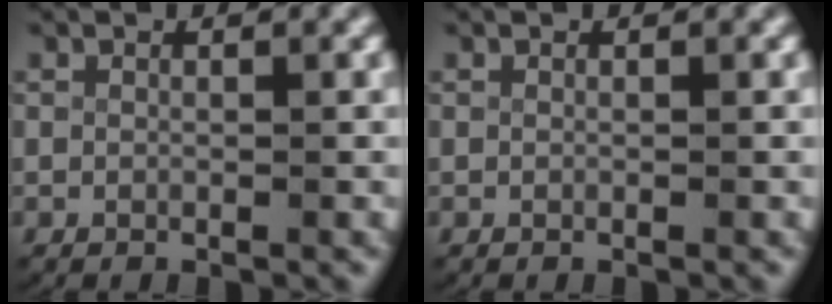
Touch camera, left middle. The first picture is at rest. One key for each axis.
{"total": 0.0}